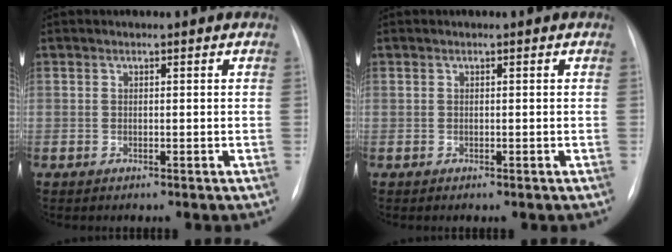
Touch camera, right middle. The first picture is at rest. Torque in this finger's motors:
{"motor_torque": [-0.46, 0.23, 0.07, 0.01]}